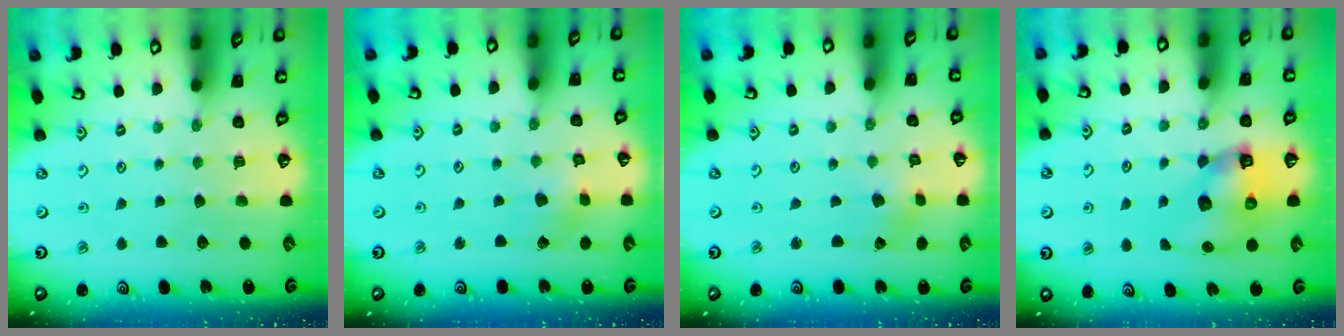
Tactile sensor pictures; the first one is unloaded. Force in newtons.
{"total": 2.8, "press": 2.7, "slide": 0.4}
{"total": 0.7, "press": 0.7, "slide": 0.2}
{"total": 10.3, "press": 10.3, "slide": 0.9}